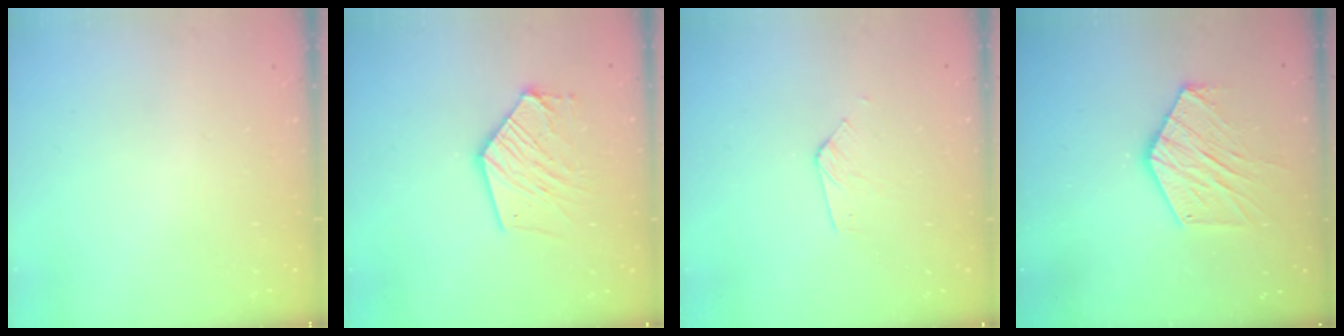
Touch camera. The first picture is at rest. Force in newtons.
{"total": 13.2, "press": 13.1, "slide": 1.4}
{"total": 3.3, "press": 3.3, "slide": 0.3}
{"total": 12.6, "press": 12.6, "slide": 0.7}